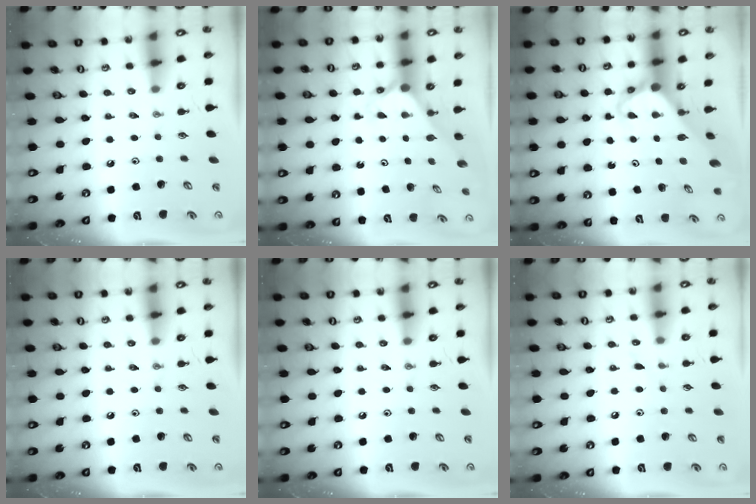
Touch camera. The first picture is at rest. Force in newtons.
{"total": 2.0, "press": 2.0, "slide": 0.2}
{"total": 4.3, "press": 4.3, "slide": 0.2}
{"total": 0.0}
{"total": 0.0}
{"total": 4.4, "press": 4.4, "slide": 0.4}